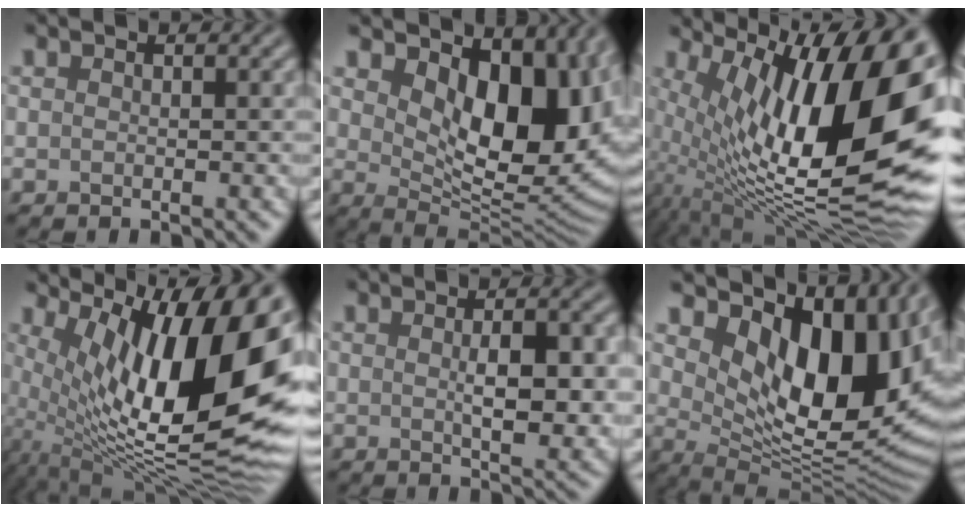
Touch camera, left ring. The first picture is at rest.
{"total": 12.3, "force": [3.9, 6.6, 9.6], "torque": [-0.129, -0.012, 0.064]}
{"total": 17.8, "force": [3.1, 7.2, 16.0], "torque": [-0.244, 0.007, 0.049]}
{"total": 15.8, "force": [3.4, 6.0, 14.2], "torque": [-0.220, 0.000, 0.054]}
{"total": 5.4, "force": [0.1, 1.9, 5.0], "torque": [-0.080, -0.004, 0.004]}
{"total": 14.2, "force": [4.8, 7.2, 11.3], "torque": [-0.151, -0.006, 0.083]}